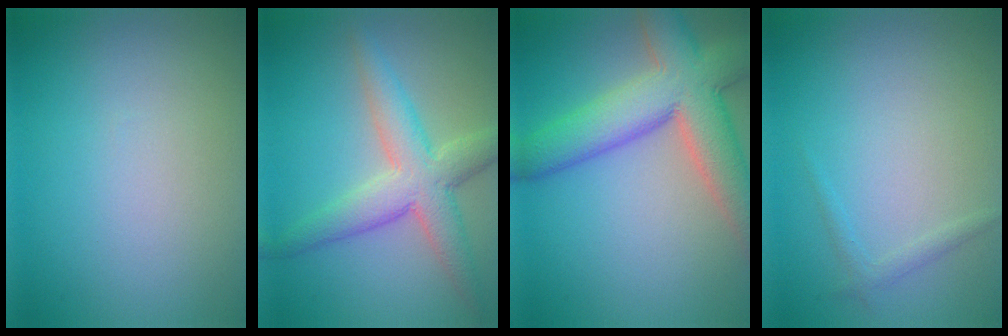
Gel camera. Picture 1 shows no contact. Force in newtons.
{"total": 5.3, "press": 5.3, "slide": 0.1}
{"total": 9.2, "press": 9.2, "slide": 0.5}
{"total": 0.9, "press": 0.9, "slide": 0.1}